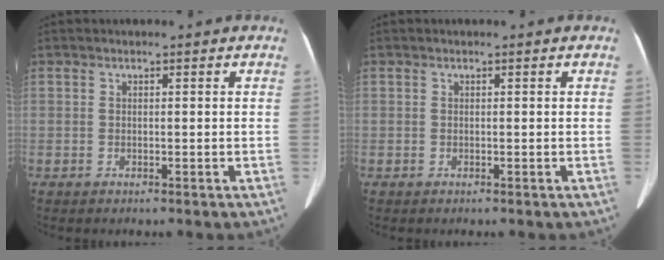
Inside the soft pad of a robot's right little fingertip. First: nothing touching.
{"total": 0.0}